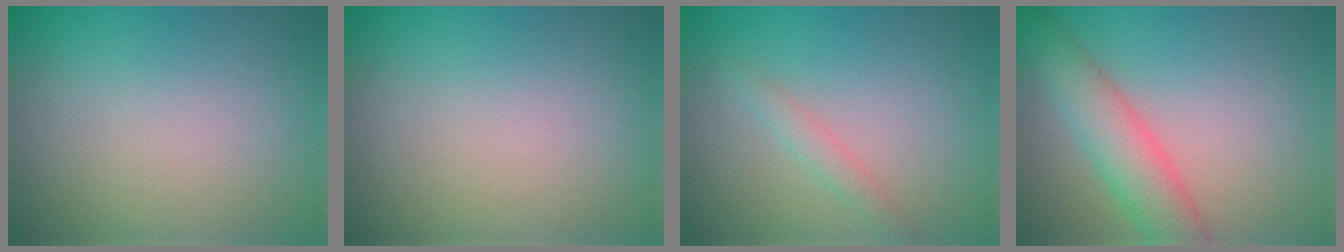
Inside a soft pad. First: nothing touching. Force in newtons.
{"total": 0.0}
{"total": 1.5, "press": 1.5, "slide": 0.1}
{"total": 4.9, "press": 4.9, "slide": 0.3}